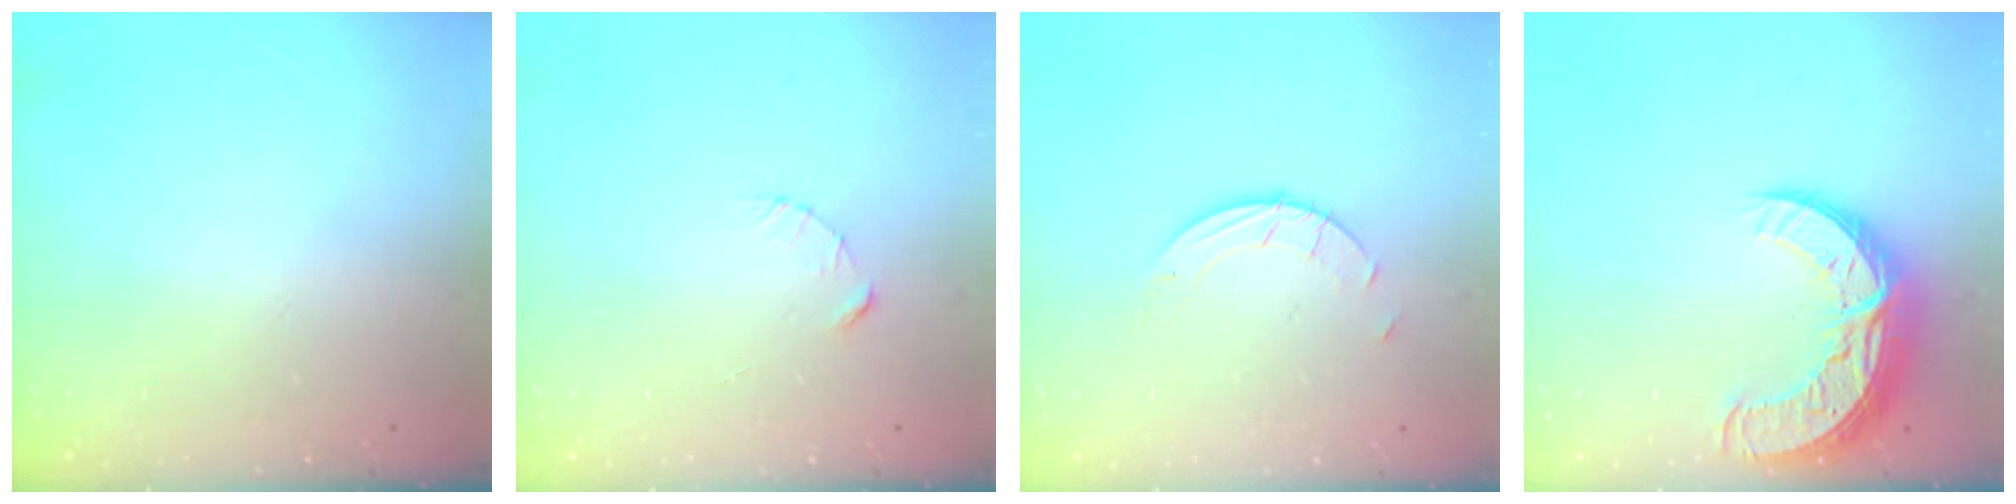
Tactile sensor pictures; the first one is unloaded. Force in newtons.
{"total": 2.3, "press": 2.3, "slide": 0.3}
{"total": 2.5, "press": 2.5, "slide": 0.2}
{"total": 13.9, "press": 13.9, "slide": 1.3}